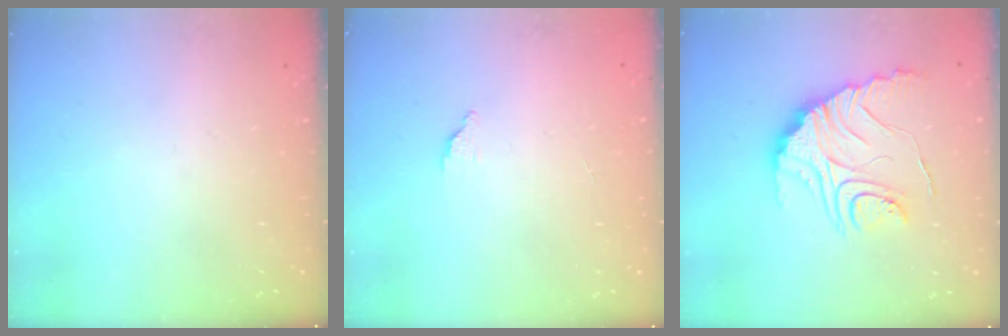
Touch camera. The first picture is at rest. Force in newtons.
{"total": 1.5, "press": 1.5, "slide": 0.1}
{"total": 13.3, "press": 13.3, "slide": 0.6}